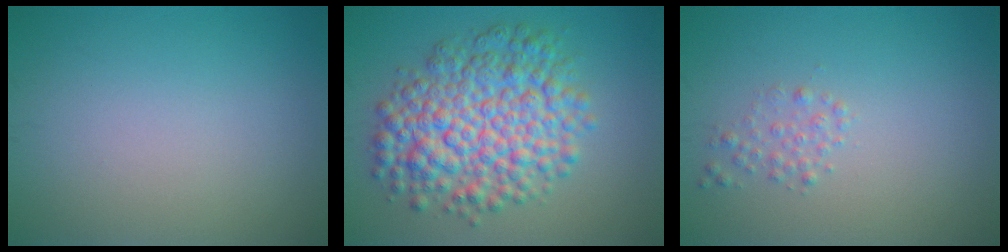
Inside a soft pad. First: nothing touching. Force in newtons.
{"total": 8.8, "press": 8.8, "slide": 0.1}
{"total": 1.2, "press": 1.2, "slide": 0.0}